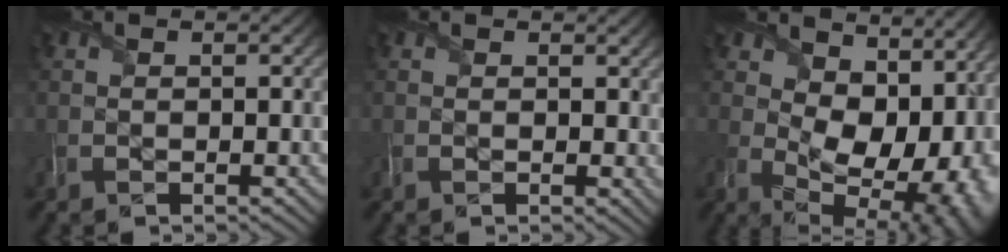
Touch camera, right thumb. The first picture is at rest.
{"total": 2.0, "force": [0.8, 1.4, 1.1], "torque": [-0.019, 0.000, 0.015]}
{"total": 14.5, "force": [4.0, 10.2, 9.5], "torque": [-0.128, 0.002, 0.083]}